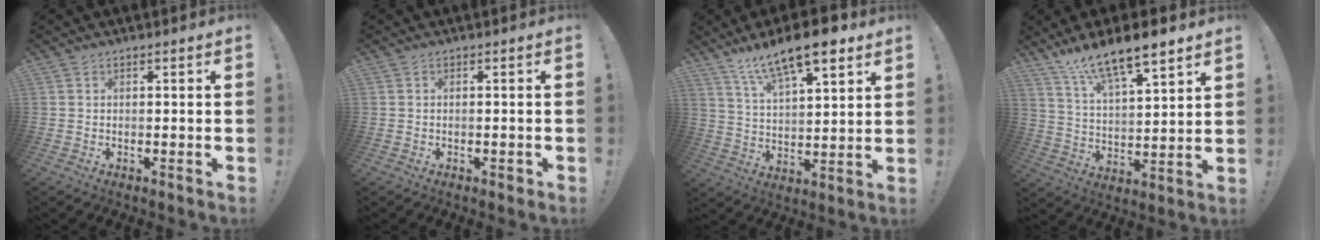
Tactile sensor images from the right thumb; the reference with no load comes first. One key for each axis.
{"total": 0.9, "fx": -0.3, "fy": 0.6, "fz": 0.6, "tx": 0.000, "ty": -0.001, "tz": -0.005}
{"total": 14.0, "fx": 10.2, "fy": 4.0, "fz": 8.7, "tx": -0.153, "ty": -0.061, "tz": 0.177}
{"total": 12.5, "fx": 10.4, "fy": 2.5, "fz": 6.4, "tx": -0.125, "ty": -0.076, "tz": 0.185}